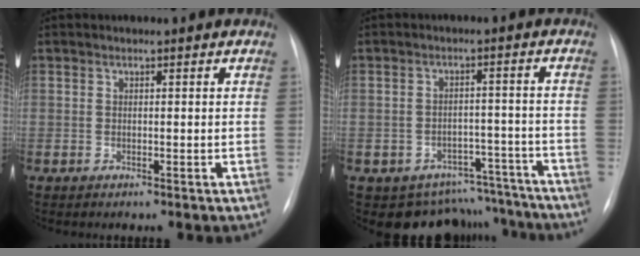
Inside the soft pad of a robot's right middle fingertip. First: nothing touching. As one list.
[{"total": 11.1, "force": [-9.7, 5.3, 0.2], "torque": [0.019, 0.047, -0.112]}]